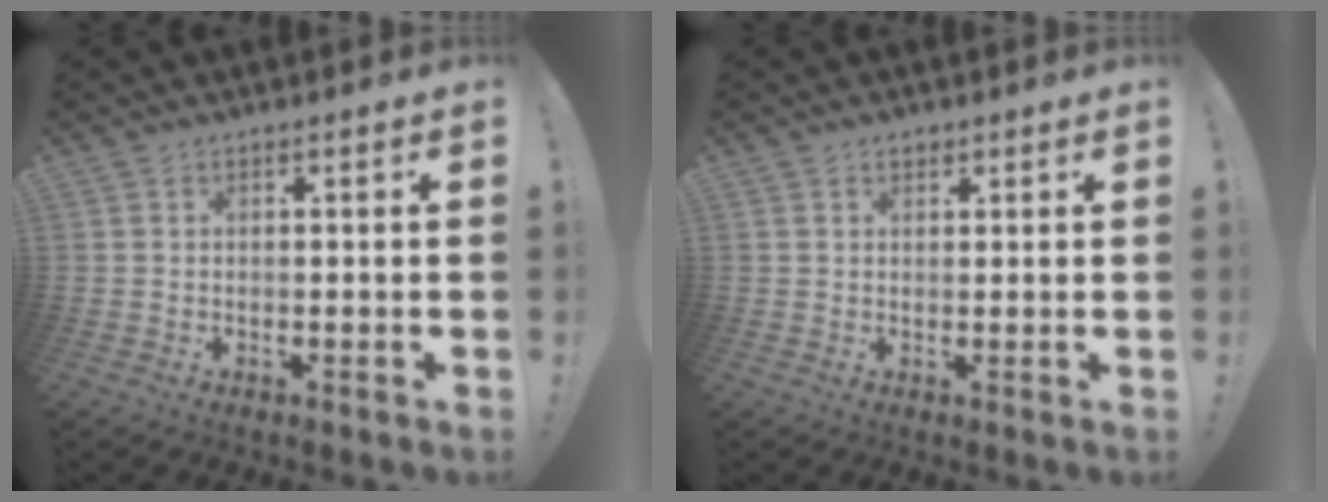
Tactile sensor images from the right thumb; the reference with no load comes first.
{"total": 1.3, "force": [0.9, 0.9, 0.3], "torque": [0.002, -0.003, 0.014]}